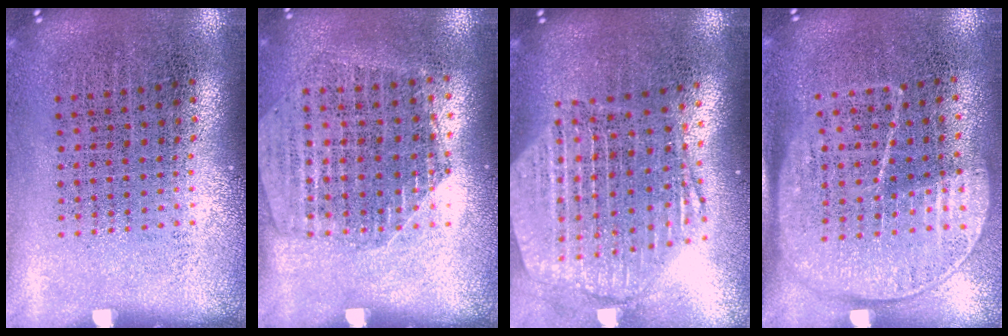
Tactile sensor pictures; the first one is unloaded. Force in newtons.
{"total": 1.5, "press": 1.5, "slide": 0.0}
{"total": 2.7, "press": 2.2, "slide": 1.5}
{"total": 1.7, "press": 1.4, "slide": 1.0}